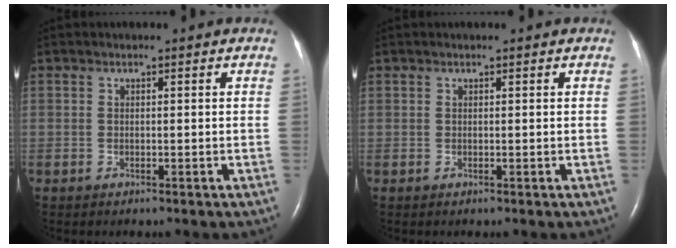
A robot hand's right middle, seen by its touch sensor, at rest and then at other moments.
{"total": 0.0}